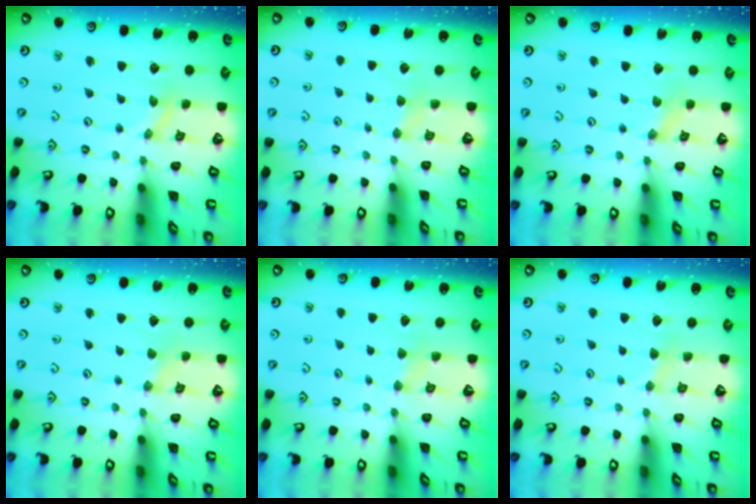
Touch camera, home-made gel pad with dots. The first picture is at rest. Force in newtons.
{"total": 2.1, "press": 2.0, "slide": 0.4}
{"total": 0.0}
{"total": 0.0}
{"total": 2.5, "press": 2.5, "slide": 0.4}
{"total": 2.5, "press": 2.4, "slide": 0.4}